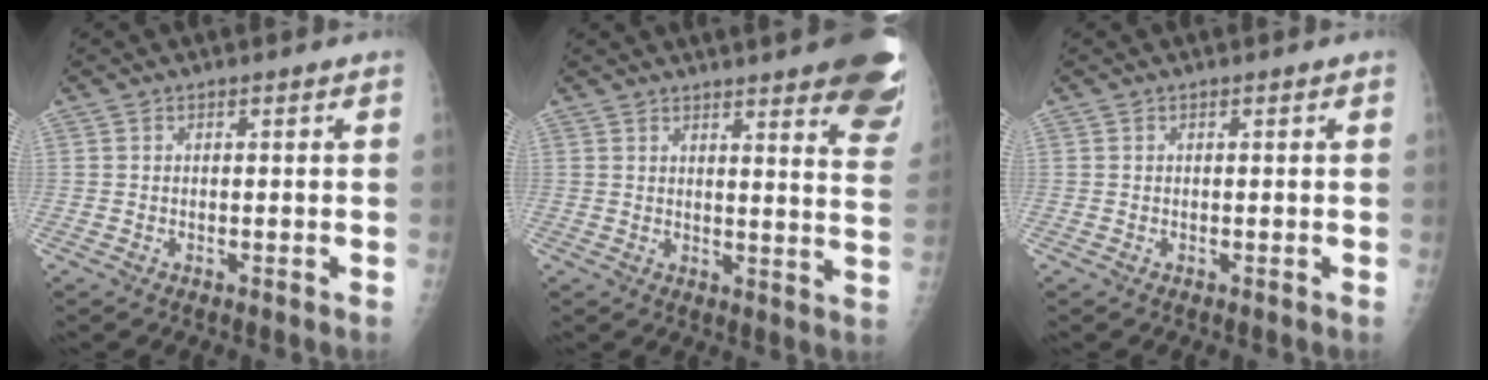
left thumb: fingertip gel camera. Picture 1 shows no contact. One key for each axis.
{"total": 19.9, "fx": 14.0, "fy": 3.4, "fz": 13.7, "tx": -0.142, "ty": -0.067, "tz": 0.154}
{"total": 0.0}